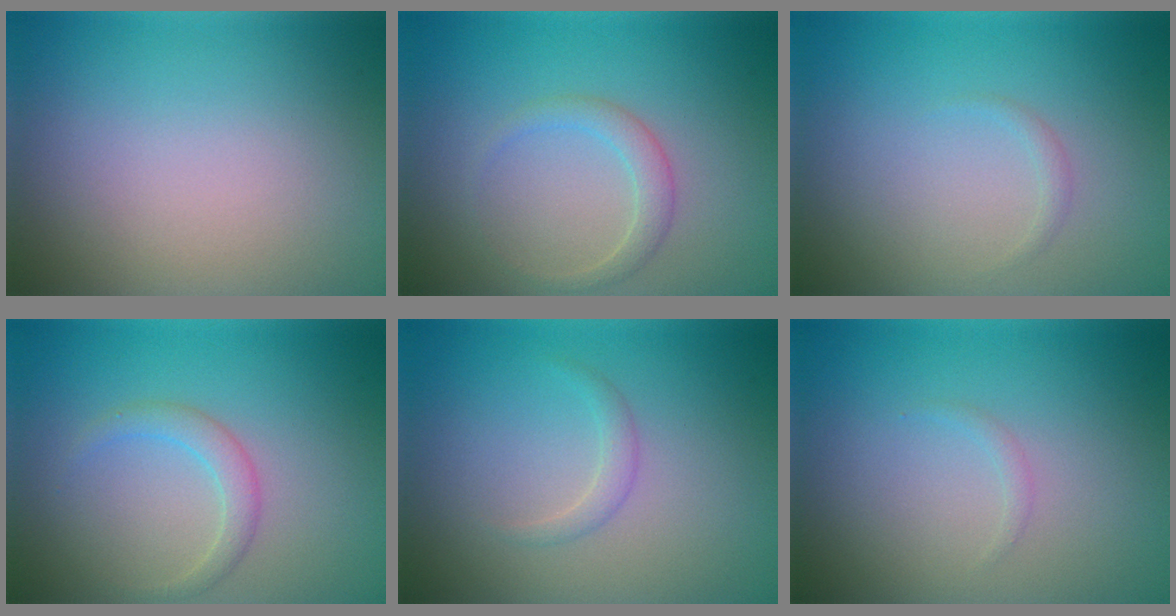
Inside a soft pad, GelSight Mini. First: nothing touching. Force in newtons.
{"total": 1.9, "press": 1.9, "slide": 0.0}
{"total": 0.6, "press": 0.6, "slide": 0.0}
{"total": 1.8, "press": 1.8, "slide": 0.1}
{"total": 1.2, "press": 1.1, "slide": 0.1}
{"total": 0.6, "press": 0.6, "slide": 0.1}